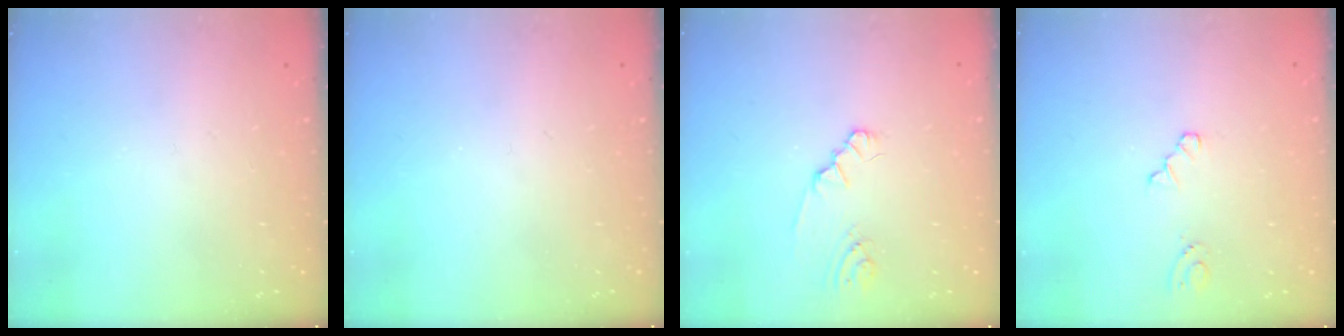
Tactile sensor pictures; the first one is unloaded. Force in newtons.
{"total": 0.0}
{"total": 1.8, "press": 1.8, "slide": 0.2}
{"total": 3.0, "press": 3.0, "slide": 0.5}